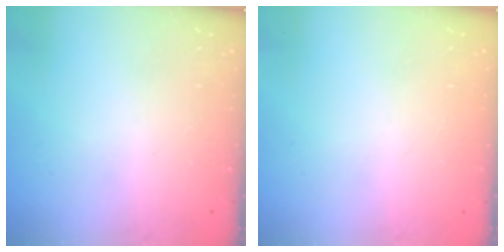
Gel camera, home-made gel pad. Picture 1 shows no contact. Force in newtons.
{"total": 0.0}